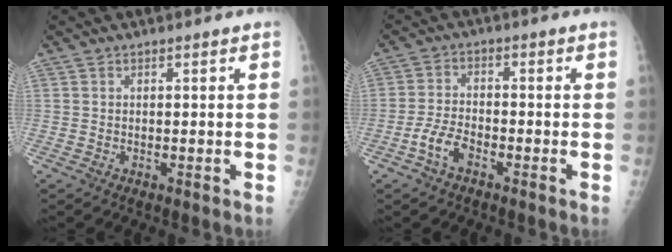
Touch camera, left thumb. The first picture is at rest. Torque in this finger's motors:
{"motor_torque": [-0.15, 0.38, -0.05, 0.06, 0.01]}